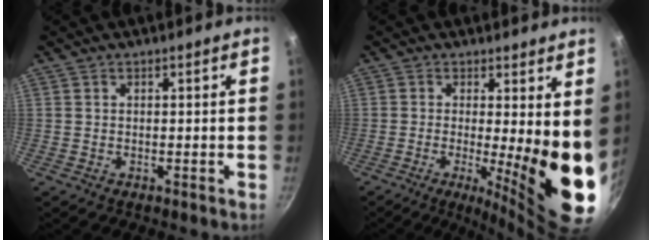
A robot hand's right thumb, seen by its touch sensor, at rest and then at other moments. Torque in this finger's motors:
{"motor_torque": [0.83, 3.90, 1.74, 0.14, 0.28]}